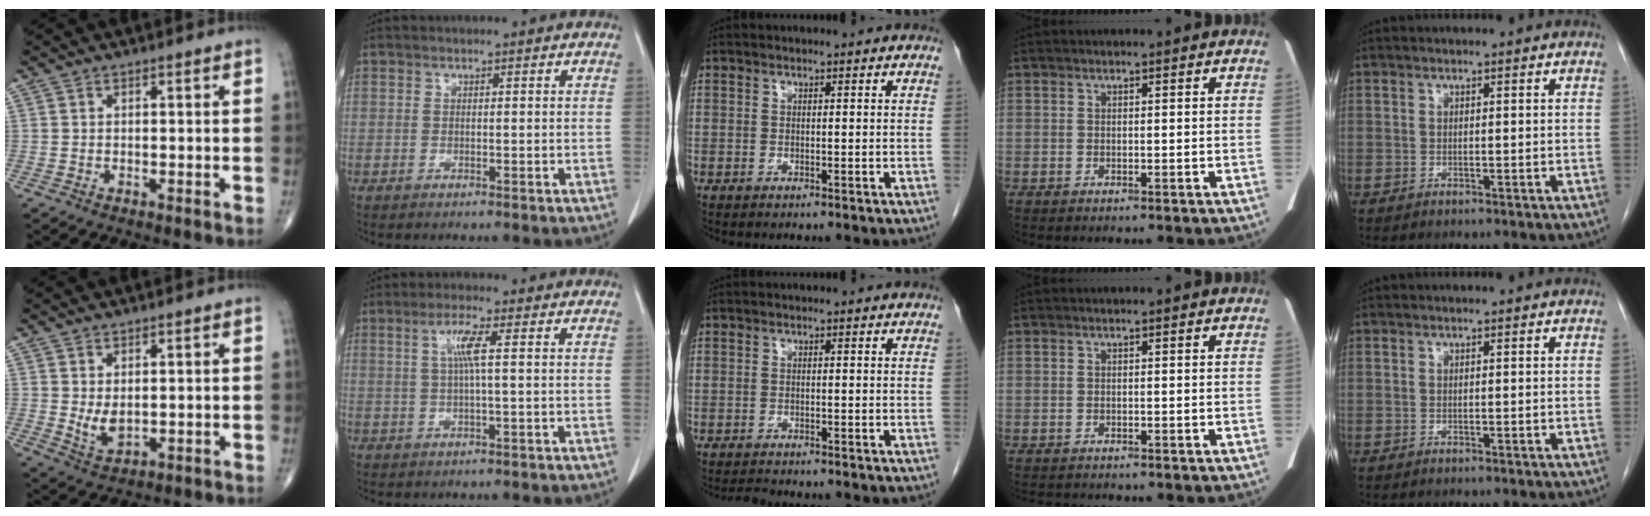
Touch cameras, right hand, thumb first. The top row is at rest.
{"thumb": {"total": 3.9, "force": [0.5, 2.2, 3.2], "torque": [-0.052, -0.012, 0.021]}, "index": {"total": 4.1, "force": [0.9, -0.1, 4.0], "torque": [-0.080, 0.006, 0.018]}, "middle": {"total": 1.1, "force": [-1.1, 0.0, 0.1], "torque": [-0.006, -0.006, -0.016]}, "ring": {"total": 1.6, "force": [-1.5, 0.4, 0.4], "torque": [-0.010, -0.004, -0.017]}}